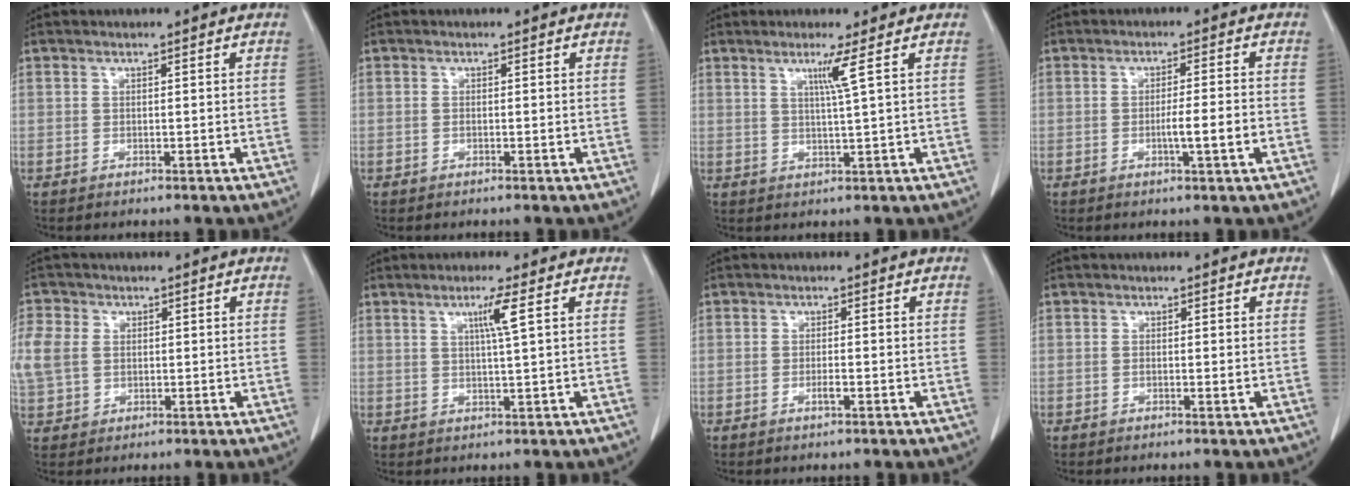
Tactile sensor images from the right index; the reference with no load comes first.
{"total": 0.6, "force": [-0.1, 0.1, 0.6], "torque": [-0.012, -0.001, 0.000]}
{"total": 3.4, "force": [1.5, -1.3, 2.7], "torque": [-0.054, -0.008, 0.032]}
{"total": 4.5, "force": [-1.2, -0.2, 4.3], "torque": [-0.068, -0.005, -0.019]}
{"total": 8.4, "force": [1.2, 6.8, 4.8], "torque": [-0.147, 0.012, 0.027]}
{"total": 3.7, "force": [1.4, -0.8, 3.3], "torque": [-0.062, -0.004, 0.026]}
{"total": 1.5, "force": [-0.6, 0.2, 1.3], "torque": [-0.026, -0.001, -0.011]}
{"total": 0.9, "force": [-0.1, 0.2, 0.9], "torque": [-0.016, -0.001, -0.001]}